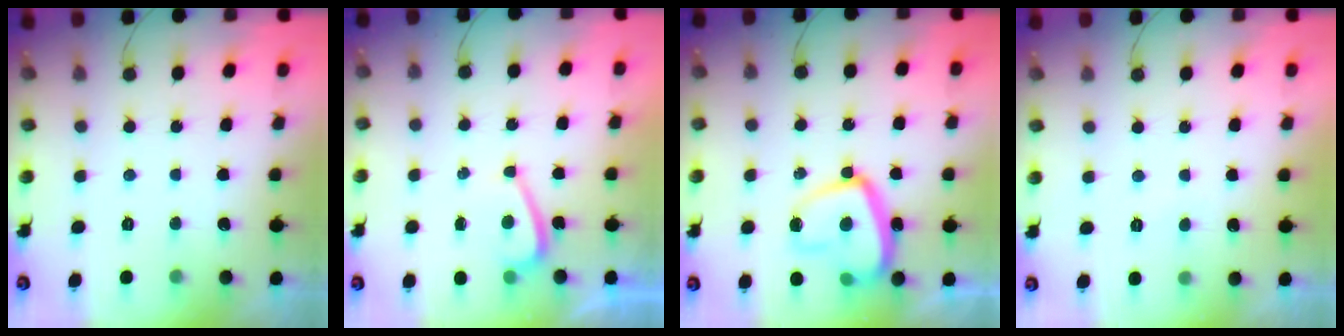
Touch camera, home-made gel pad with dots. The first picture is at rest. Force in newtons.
{"total": 3.5, "press": 3.5, "slide": 0.4}
{"total": 16.1, "press": 16.0, "slide": 1.6}
{"total": 1.6, "press": 1.5, "slide": 0.4}